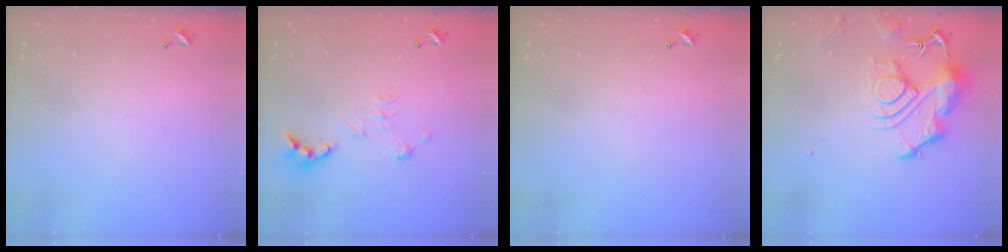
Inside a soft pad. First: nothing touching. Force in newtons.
{"total": 2.7, "press": 2.2, "slide": 1.5}
{"total": 0.0}
{"total": 12.2, "press": 12.1, "slide": 1.4}